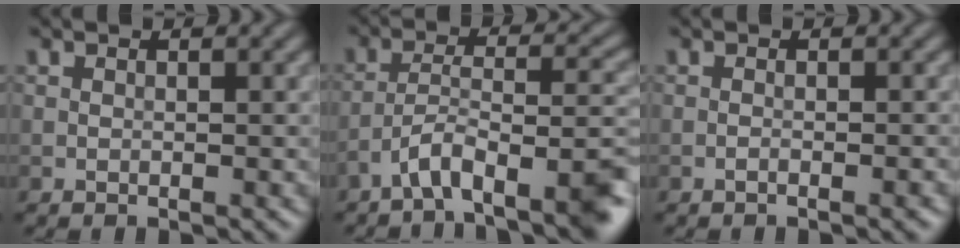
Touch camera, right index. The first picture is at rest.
{"total": 7.3, "force": [-4.8, 1.9, 5.2], "torque": [-0.079, 0.008, -0.084]}
{"total": 1.0, "force": [-0.6, 0.2, 0.8], "torque": [-0.009, 0.001, -0.012]}